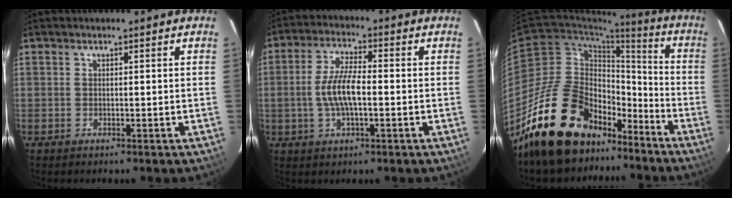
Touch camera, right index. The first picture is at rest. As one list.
[{"total": 7.9, "force": [-1.1, 2.7, 7.4], "torque": [-0.148, 0.005, -0.021]}, {"total": 23.2, "force": [-16.4, 12.1, 10.9], "torque": [-0.210, 0.016, -0.256]}]